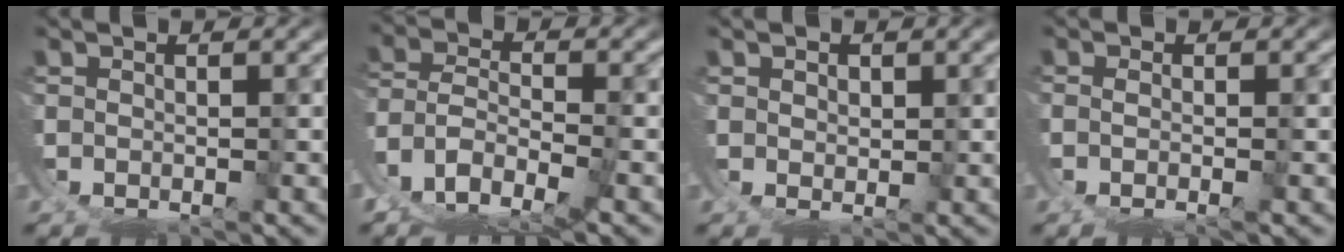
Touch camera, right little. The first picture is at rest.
{"total": 4.5, "force": [-1.2, 3.2, 3.0], "torque": [-0.066, -0.024, -0.011]}
{"total": 1.6, "force": [1.5, -0.6, -0.2], "torque": [0.006, -0.010, 0.032]}
{"total": 1.6, "force": [0.1, -0.5, 1.5], "torque": [-0.025, 0.001, 0.001]}